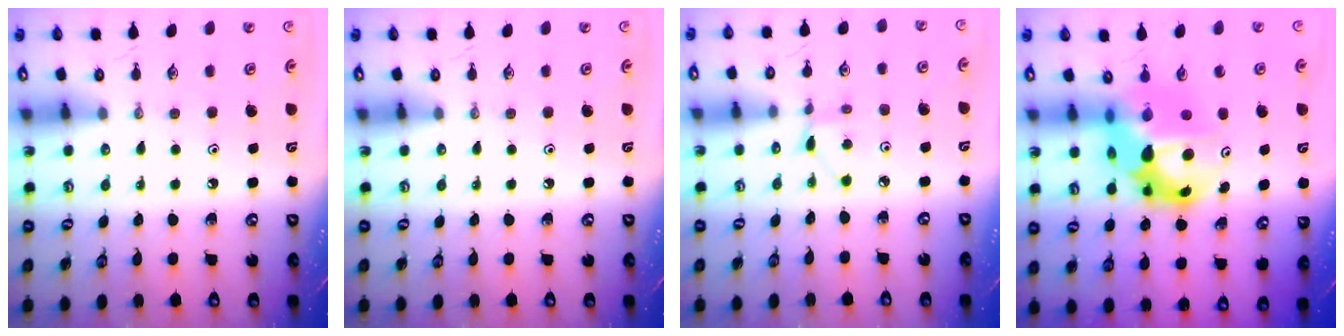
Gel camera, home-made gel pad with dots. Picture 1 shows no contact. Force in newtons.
{"total": 0.0}
{"total": 3.0, "press": 3.0, "slide": 0.4}
{"total": 12.8, "press": 12.8, "slide": 0.8}